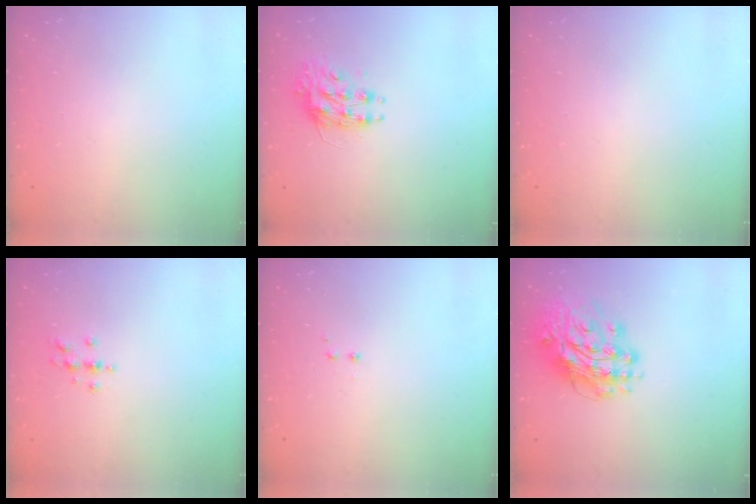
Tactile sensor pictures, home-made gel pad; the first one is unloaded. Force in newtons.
{"total": 10.4, "press": 10.3, "slide": 0.8}
{"total": 0.0}
{"total": 3.7, "press": 3.6, "slide": 0.5}
{"total": 1.2, "press": 1.0, "slide": 0.6}
{"total": 15.8, "press": 15.7, "slide": 1.7}